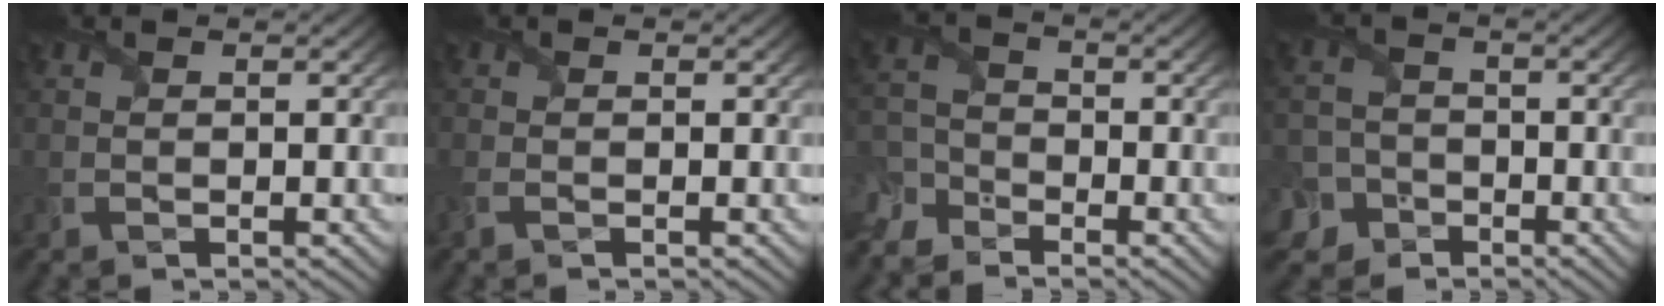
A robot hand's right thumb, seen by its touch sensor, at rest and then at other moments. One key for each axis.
{"total": 1.1, "fx": -0.7, "fy": 0.5, "fz": 0.8, "tx": -0.028, "ty": -0.007, "tz": -0.019}
{"total": 5.1, "fx": -4.3, "fy": 2.6, "fz": 1.2, "tx": -0.034, "ty": -0.013, "tz": -0.095}
{"total": 6.4, "fx": -3.6, "fy": 5.2, "fz": 1.5, "tx": -0.028, "ty": -0.013, "tz": -0.088}